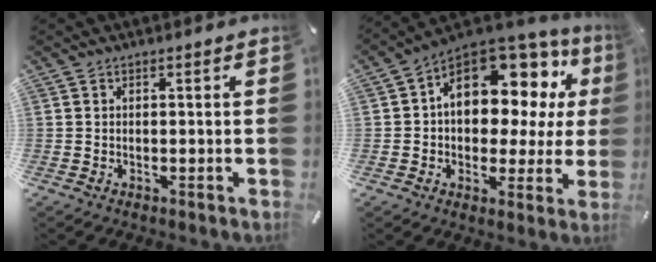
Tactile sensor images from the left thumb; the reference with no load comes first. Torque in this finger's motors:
{"motor_torque": [1.31, 1.24, 1.22, -0.87, 0.53]}